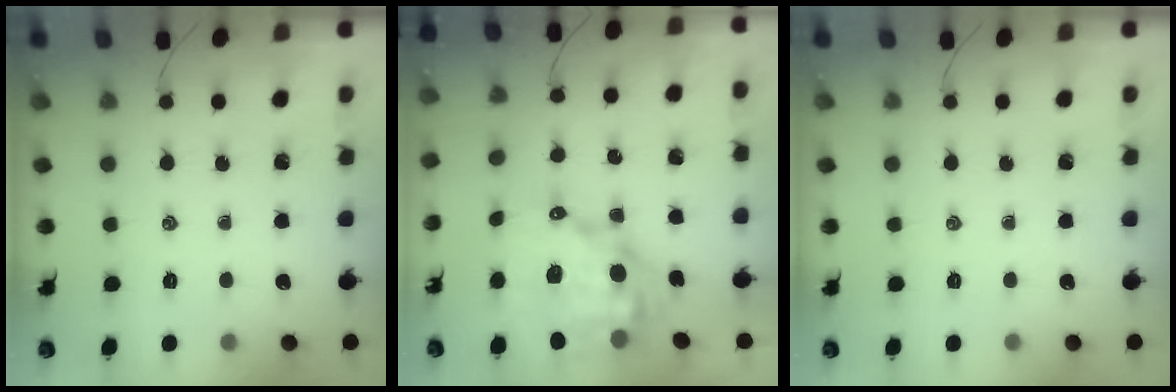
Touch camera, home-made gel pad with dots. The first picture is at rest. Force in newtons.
{"total": 15.1, "press": 14.6, "slide": 3.8}
{"total": 0.0}